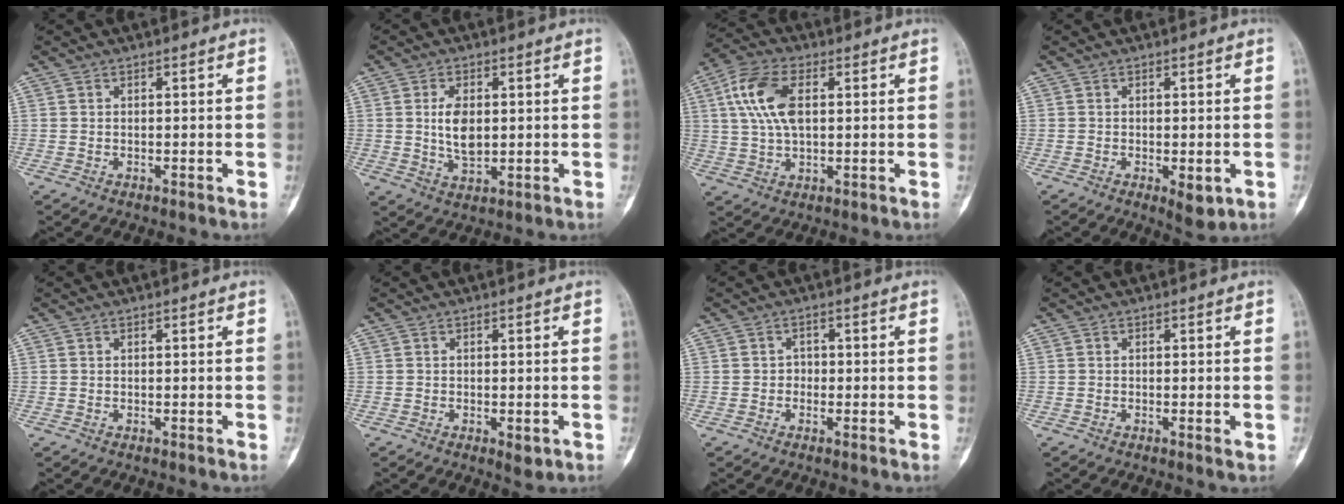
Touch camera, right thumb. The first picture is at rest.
{"total": 6.5, "force": [0.8, 3.6, 5.4], "torque": [-0.096, -0.009, 0.018]}
{"total": 11.1, "force": [2.6, 5.8, 9.0], "torque": [-0.189, 0.010, 0.049]}
{"total": 4.1, "force": [-1.3, 1.7, 3.5], "torque": [-0.043, -0.007, -0.011]}
{"total": 0.0}
{"total": 2.5, "force": [-0.8, 1.1, 2.1], "torque": [-0.022, -0.002, -0.007]}
{"total": 1.4, "force": [-0.4, 1.3, 0.4], "torque": [0.009, 0.006, -0.011]}
{"total": 1.1, "force": [-0.3, 0.2, 1.1], "torque": [-0.017, -0.003, -0.004]}